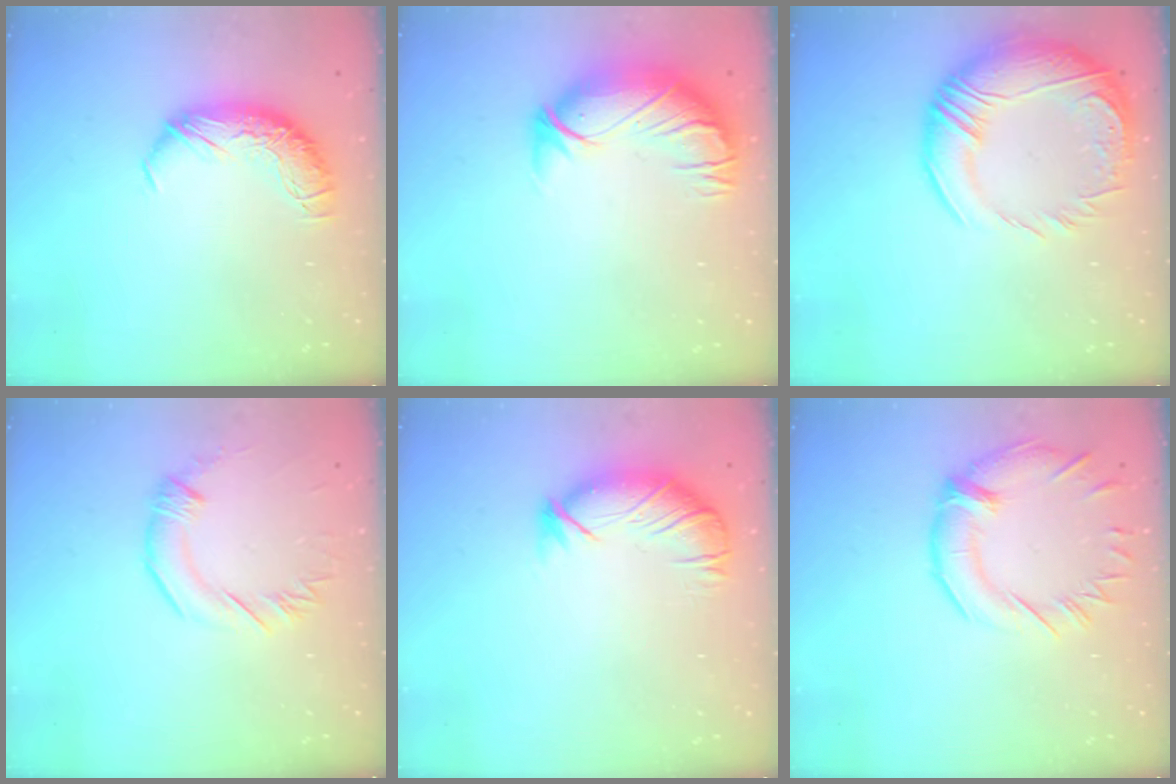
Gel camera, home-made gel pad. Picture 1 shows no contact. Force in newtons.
{"total": 3.0, "press": 0.2, "slide": 2.9}
{"total": 9.8, "press": 8.0, "slide": 5.7}
{"total": 1.5, "press": 1.4, "slide": 0.5}
{"total": 2.7, "press": 2.4, "slide": 1.4}
{"total": 2.0, "press": 1.7, "slide": 1.0}